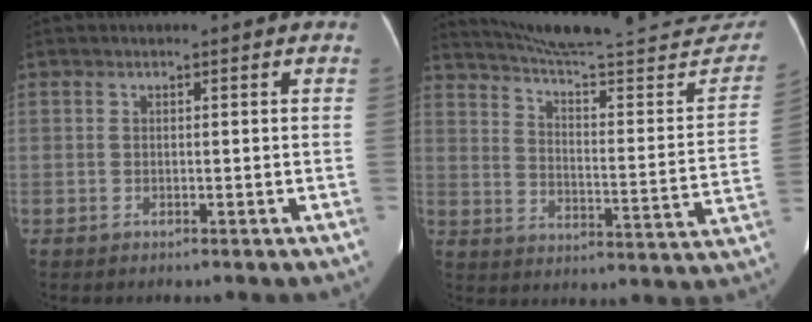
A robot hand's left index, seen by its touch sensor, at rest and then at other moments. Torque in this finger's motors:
{"motor_torque": [0.63, -1.26, 0.01, 0.06]}